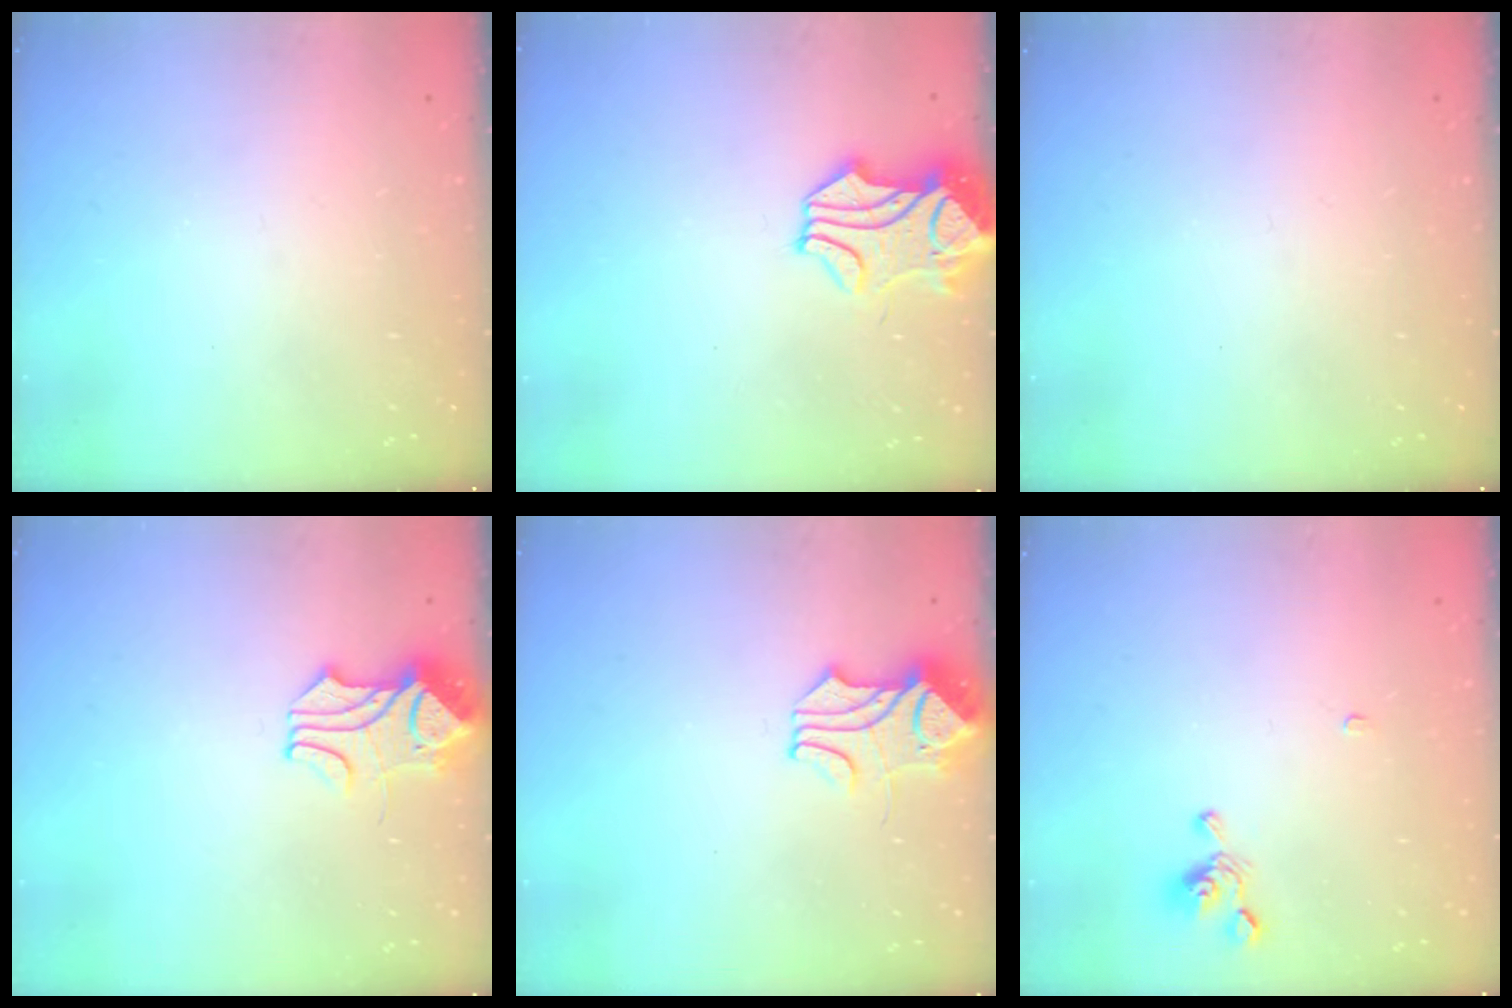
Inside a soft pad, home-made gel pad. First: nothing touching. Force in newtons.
{"total": 2.3, "press": 1.8, "slide": 1.4}
{"total": 0.0}
{"total": 2.1, "press": 1.9, "slide": 0.9}
{"total": 1.8, "press": 1.7, "slide": 0.7}
{"total": 2.9, "press": 2.8, "slide": 0.5}